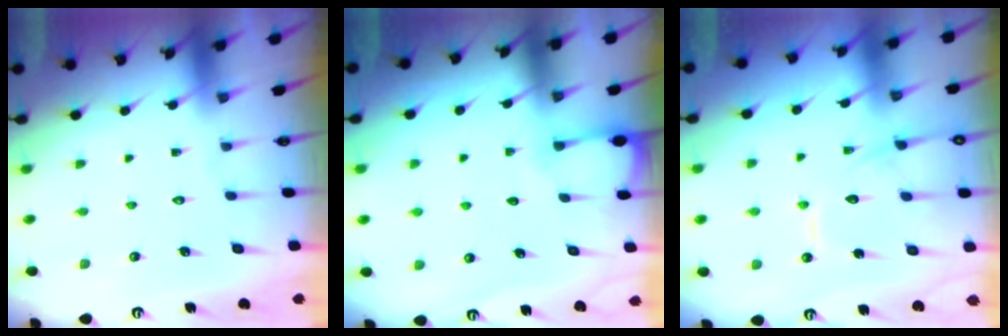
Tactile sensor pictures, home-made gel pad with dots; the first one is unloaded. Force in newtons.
{"total": 2.8, "press": 2.8, "slide": 0.4}
{"total": 12.0, "press": 12.0, "slide": 1.2}